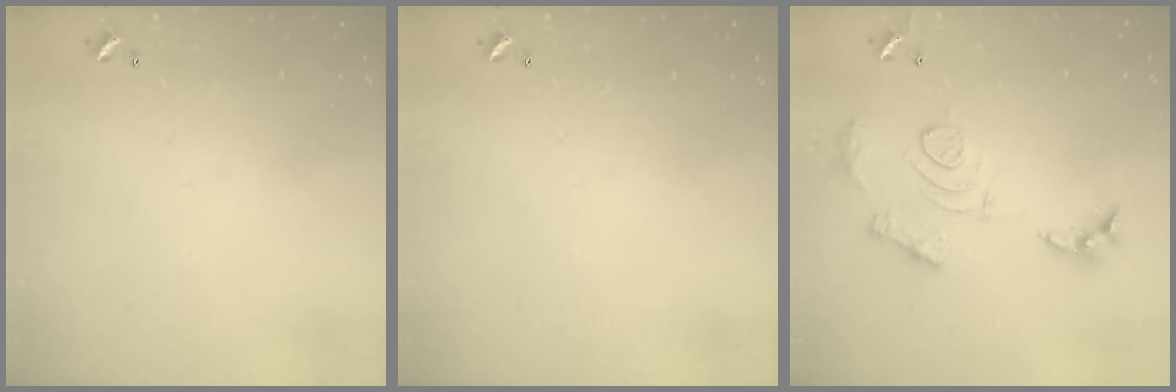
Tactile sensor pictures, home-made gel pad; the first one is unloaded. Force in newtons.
{"total": 0.0}
{"total": 12.5, "press": 12.5, "slide": 0.9}